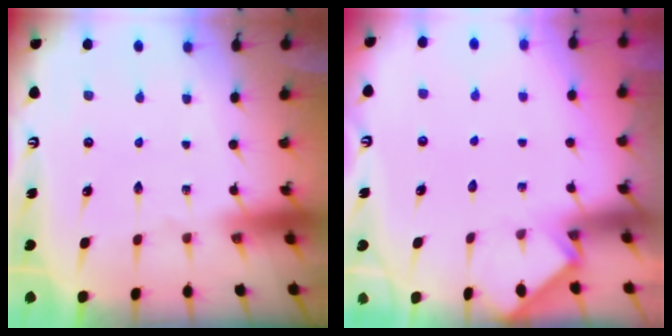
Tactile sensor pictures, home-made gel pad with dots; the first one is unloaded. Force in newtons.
{"total": 2.5, "press": 2.5, "slide": 0.4}